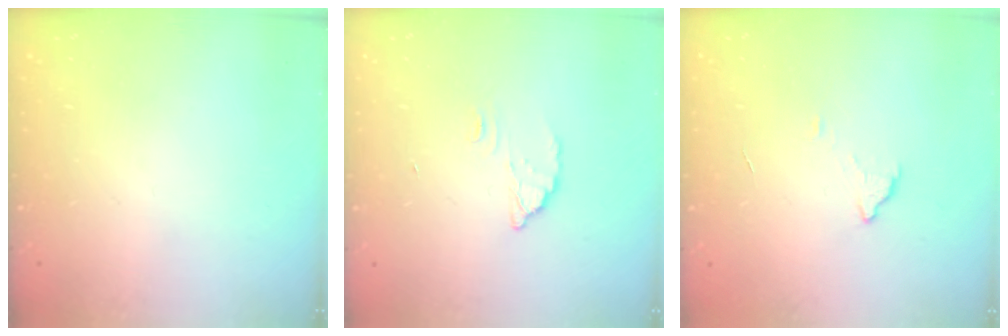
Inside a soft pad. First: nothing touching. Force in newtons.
{"total": 2.8, "press": 2.8, "slide": 0.2}
{"total": 3.3, "press": 3.3, "slide": 0.2}